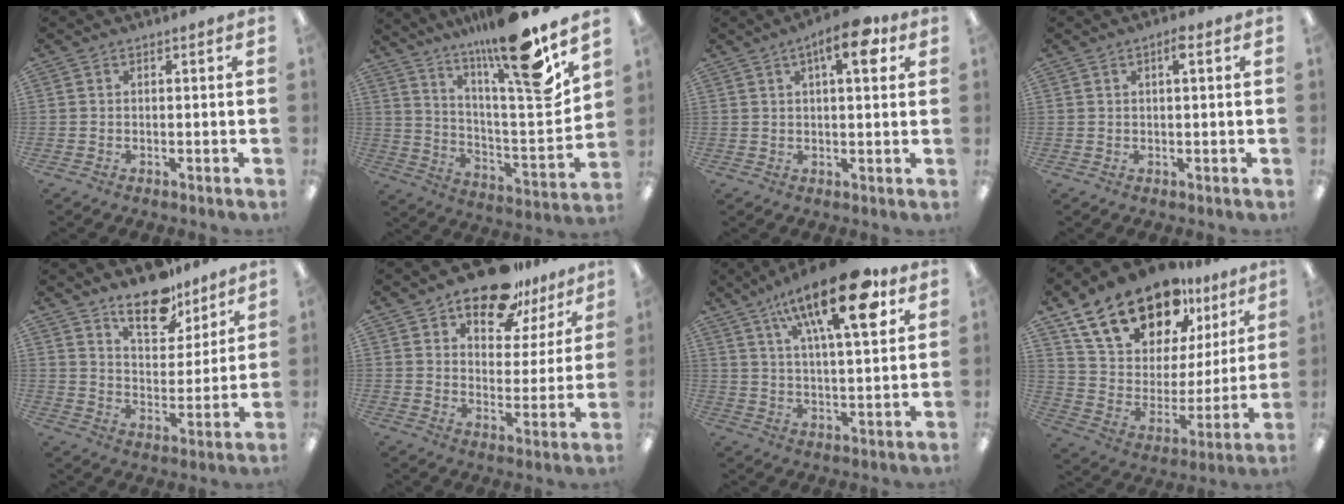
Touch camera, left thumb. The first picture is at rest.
{"total": 20.4, "force": [15.9, 1.7, 12.7], "torque": [-0.202, -0.118, 0.246]}
{"total": 9.7, "force": [4.5, 3.6, 7.8], "torque": [-0.102, -0.012, 0.067]}
{"total": 2.5, "force": [1.0, 0.7, 2.2], "torque": [-0.038, 0.004, 0.014]}
{"total": 13.0, "force": [10.3, 5.6, 5.4], "torque": [-0.074, -0.065, 0.186]}
{"total": 15.2, "force": [11.8, 7.0, 6.5], "torque": [-0.099, -0.074, 0.209]}
{"total": 20.9, "force": [11.5, 6.7, 16.1], "torque": [-0.247, -0.046, 0.176]}
{"total": 20.9, "force": [15.7, 10.7, 8.6], "torque": [-0.166, -0.095, 0.287]}